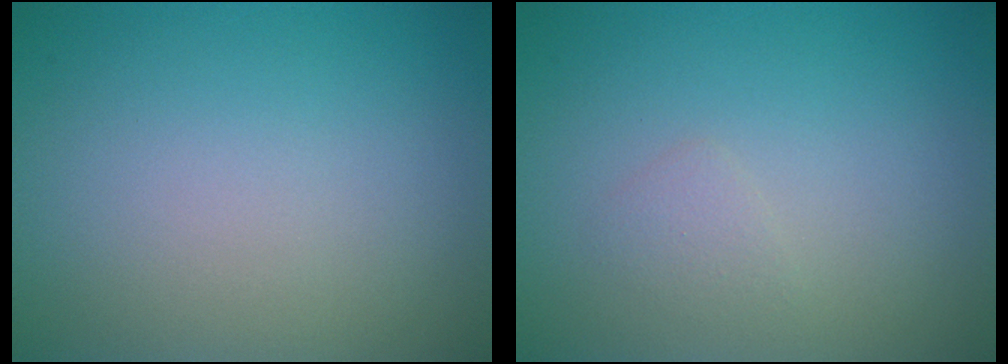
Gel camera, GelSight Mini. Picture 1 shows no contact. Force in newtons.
{"total": 0.9, "press": 0.9, "slide": 0.0}